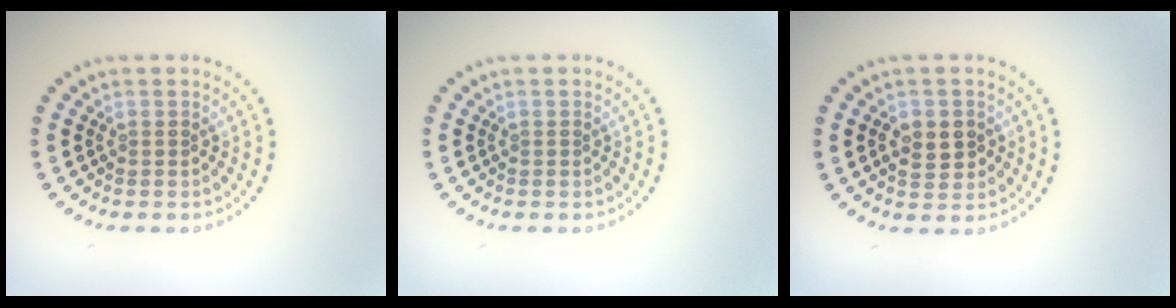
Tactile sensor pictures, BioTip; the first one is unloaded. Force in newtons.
{"total": 0.0}
{"total": 2.8, "press": 2.8, "slide": 0.3}